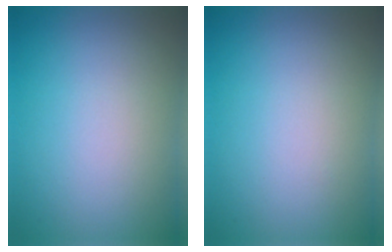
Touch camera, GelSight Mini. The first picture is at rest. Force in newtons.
{"total": 0.0}